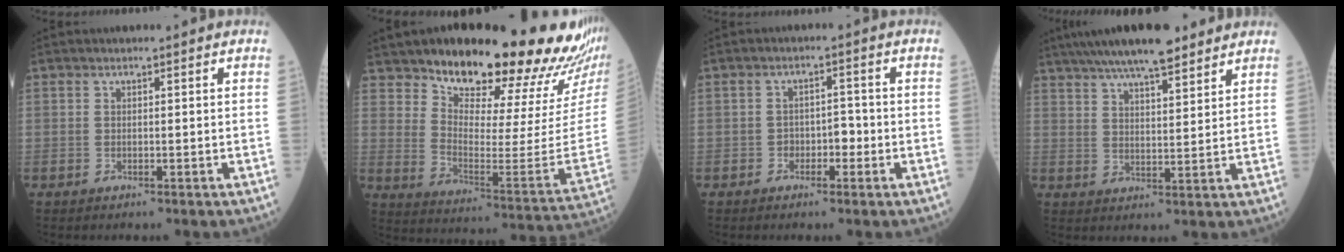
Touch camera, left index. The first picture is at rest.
{"total": 23.9, "force": [20.3, 2.4, 12.3], "torque": [-0.188, -0.093, 0.273]}
{"total": 2.8, "force": [-1.3, 1.6, 1.9], "torque": [-0.020, 0.008, -0.025]}
{"total": 13.7, "force": [11.0, 2.5, 7.9], "torque": [-0.141, 0.029, 0.176]}